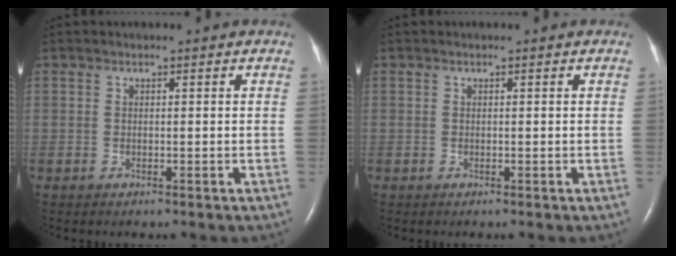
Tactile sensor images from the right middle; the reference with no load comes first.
{"total": 0.0}